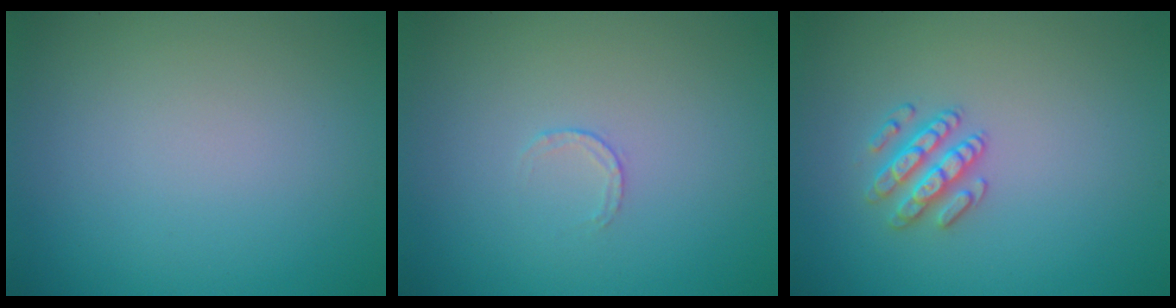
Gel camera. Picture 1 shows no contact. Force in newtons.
{"total": 0.6, "press": 0.4, "slide": 0.4}
{"total": 2.5, "press": 2.5, "slide": 0.4}